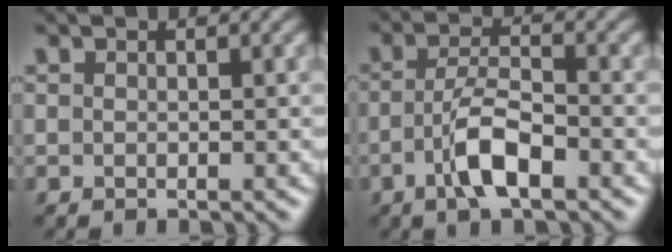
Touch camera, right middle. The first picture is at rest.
{"total": 4.3, "force": [-2.0, 1.2, 3.6], "torque": [-0.073, 0.007, -0.040]}